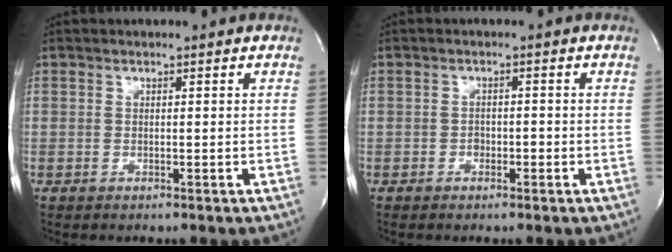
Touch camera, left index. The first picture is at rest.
{"total": 1.2, "force": [-0.6, 0.8, 0.6], "torque": [-0.010, 0.005, -0.009]}